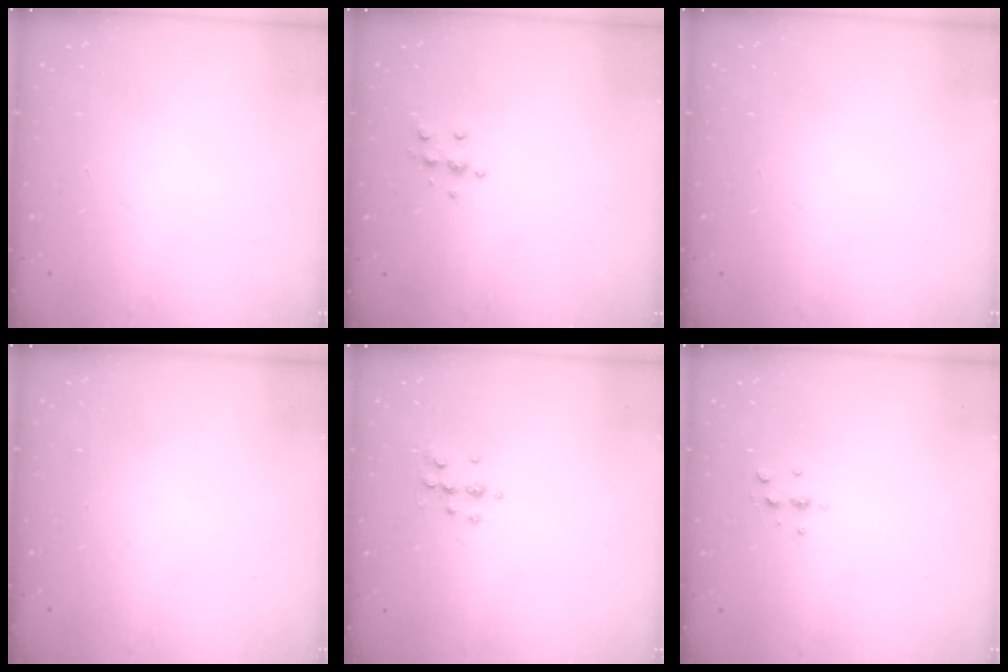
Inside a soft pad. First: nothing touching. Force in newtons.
{"total": 5.6, "press": 5.6, "slide": 0.6}
{"total": 0.0}
{"total": 0.0}
{"total": 4.8, "press": 4.7, "slide": 0.5}
{"total": 3.3, "press": 3.2, "slide": 0.4}